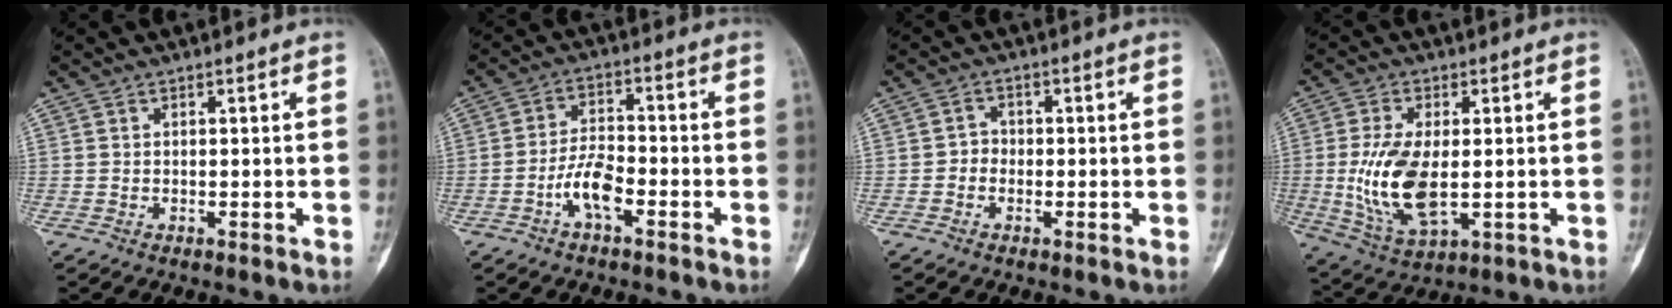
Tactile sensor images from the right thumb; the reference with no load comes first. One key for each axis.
{"total": 6.6, "fx": -3.0, "fy": 2.8, "fz": 5.1, "tx": -0.094, "ty": 0.028, "tz": -0.059}
{"total": 2.1, "fx": -0.7, "fy": 1.8, "fz": 0.8, "tx": 0.005, "ty": 0.010, "tz": -0.023}
{"total": 13.0, "fx": -0.7, "fy": 6.3, "fz": 11.3, "tx": -0.230, "ty": -0.012, "tz": -0.003}